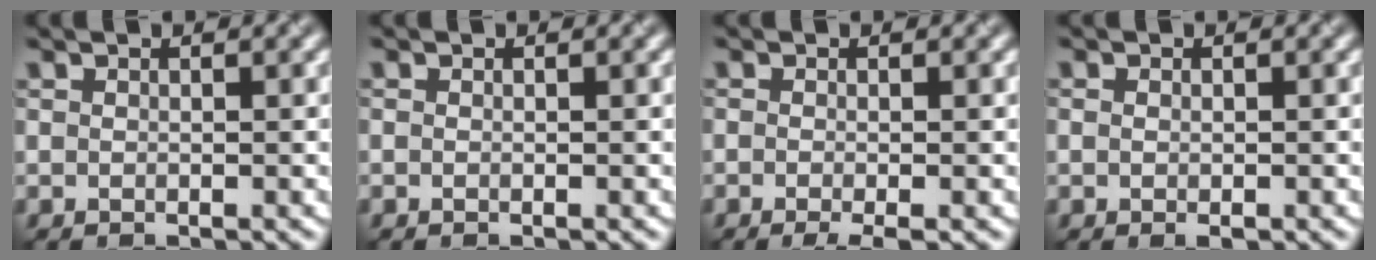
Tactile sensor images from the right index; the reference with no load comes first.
{"total": 0.0}
{"total": 2.0, "force": [-1.1, 0.2, 1.6], "torque": [-0.021, 0.000, -0.011]}
{"total": 0.7, "force": [-0.5, 0.3, 0.4], "torque": [-0.003, 0.006, 0.002]}